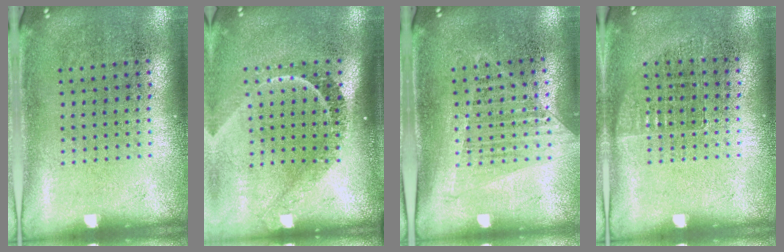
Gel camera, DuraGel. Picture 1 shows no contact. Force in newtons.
{"total": 2.3, "press": 1.6, "slide": 1.7}
{"total": 1.3, "press": 1.2, "slide": 0.4}
{"total": 0.7, "press": 0.7, "slide": 0.1}